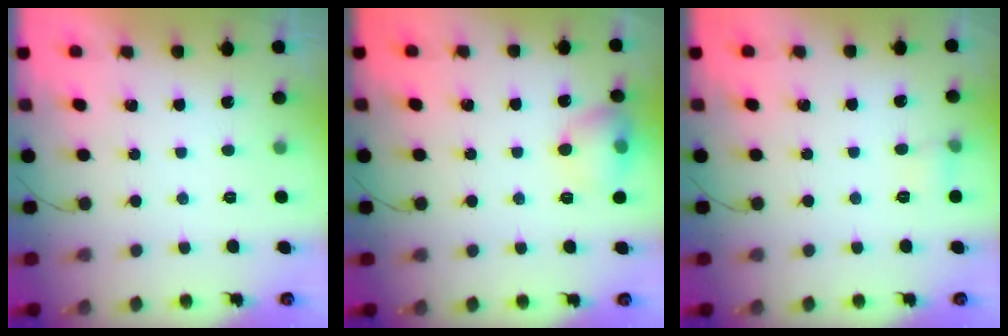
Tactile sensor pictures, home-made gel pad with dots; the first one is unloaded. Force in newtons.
{"total": 9.7, "press": 9.6, "slide": 1.4}
{"total": 4.8, "press": 4.7, "slide": 1.2}